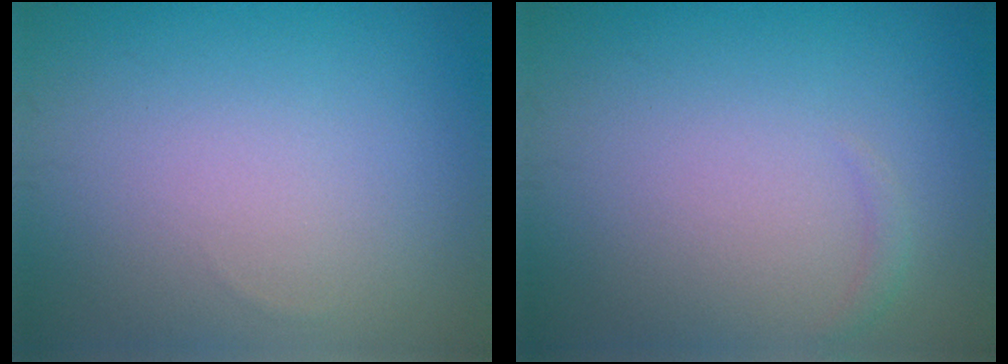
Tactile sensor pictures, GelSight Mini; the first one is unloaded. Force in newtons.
{"total": 0.7, "press": 0.7, "slide": 0.2}